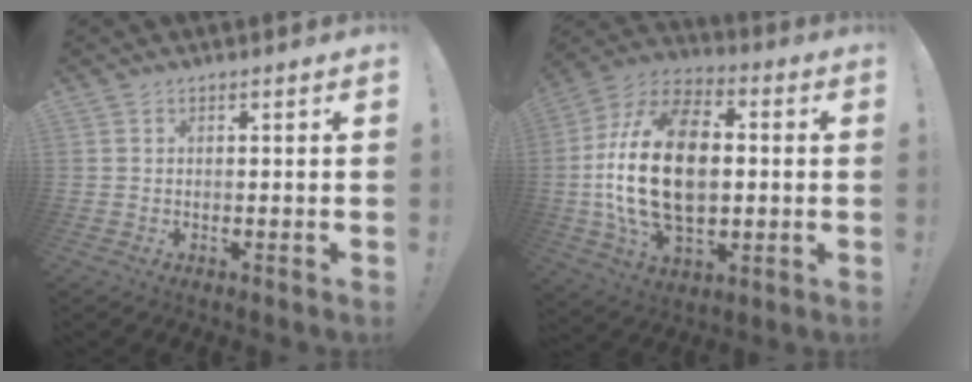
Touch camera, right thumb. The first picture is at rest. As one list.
[{"total": 26.5, "force": [-0.1, 16.4, 20.8], "torque": [-0.391, 0.007, 0.003]}]